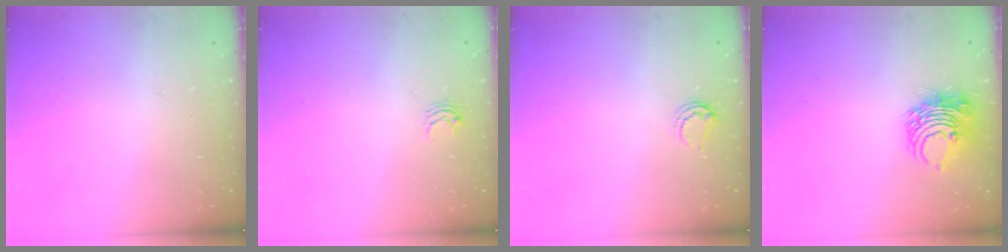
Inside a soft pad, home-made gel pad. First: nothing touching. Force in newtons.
{"total": 3.5, "press": 3.5, "slide": 0.4}
{"total": 3.9, "press": 3.8, "slide": 0.8}
{"total": 9.1, "press": 9.1, "slide": 0.4}